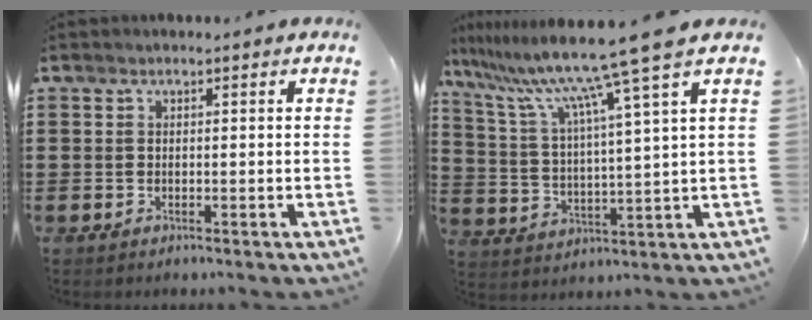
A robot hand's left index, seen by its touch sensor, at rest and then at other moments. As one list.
[{"total": 10.9, "force": [8.4, -1.4, 6.8], "torque": [-0.165, -0.045, 0.131]}]